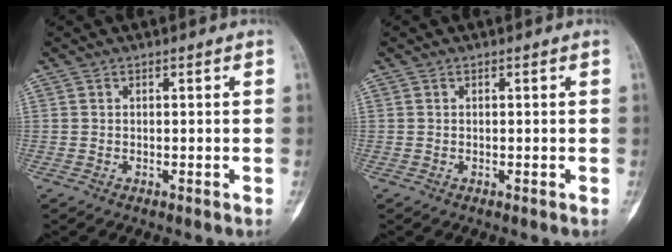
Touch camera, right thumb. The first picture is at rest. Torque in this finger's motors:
{"motor_torque": [0.17, 0.09, 0.03, -0.11, 0.00]}